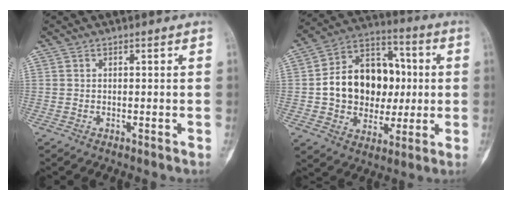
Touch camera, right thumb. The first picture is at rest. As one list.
[{"total": 19.3, "force": [0.6, 14.7, 12.5], "torque": [-0.157, 0.031, 0.016]}]